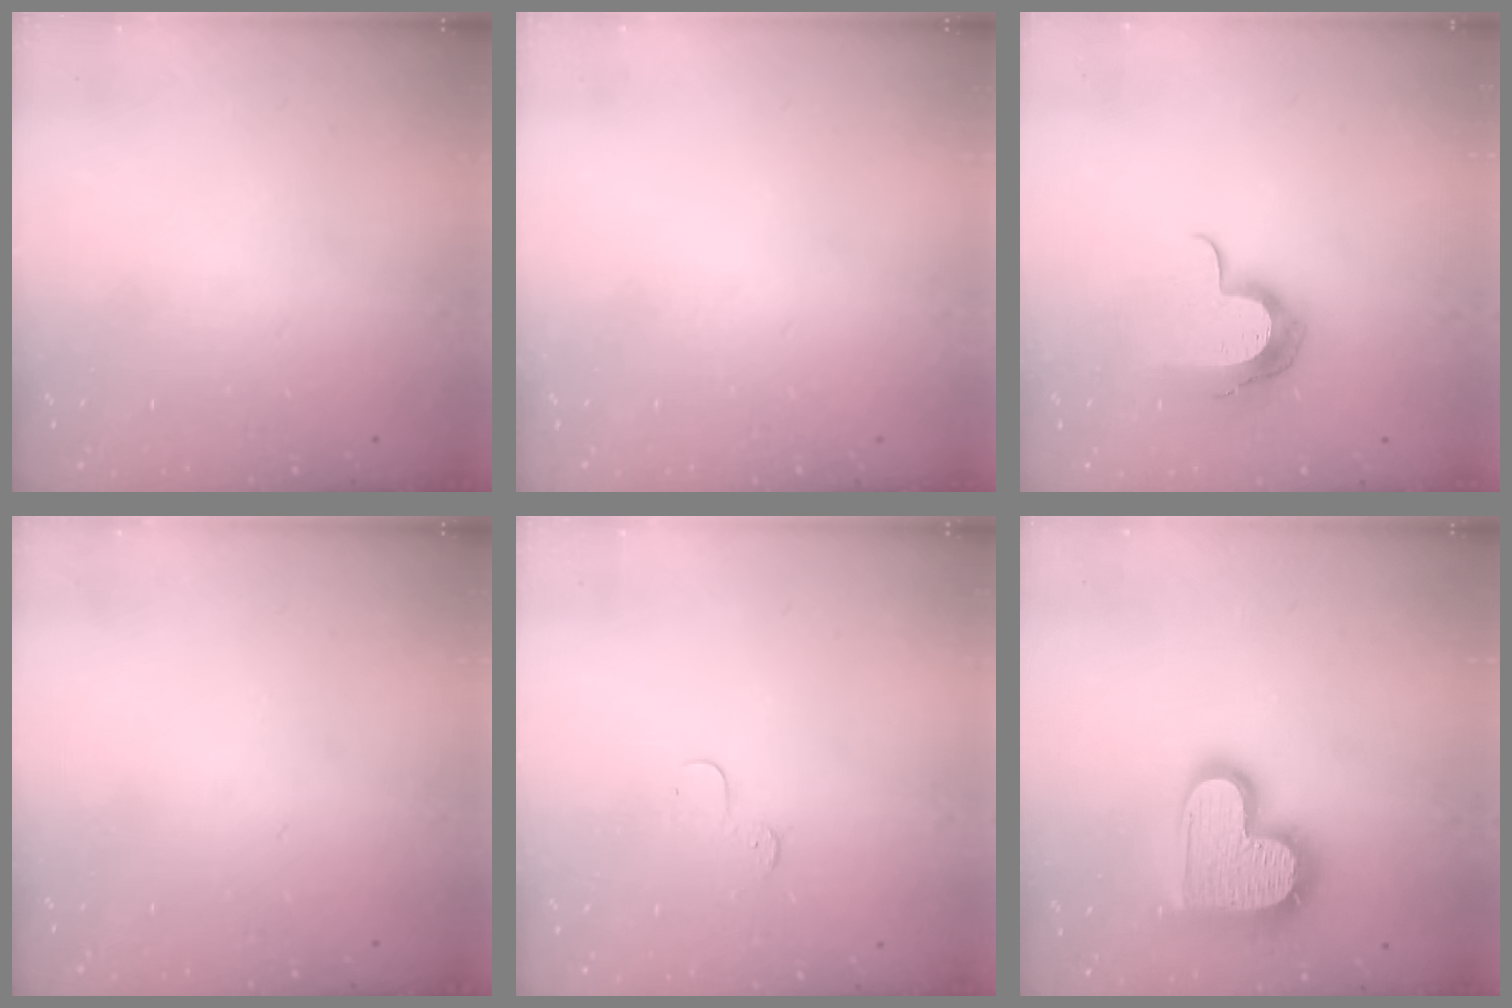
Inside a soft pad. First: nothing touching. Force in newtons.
{"total": 0.0}
{"total": 11.3, "press": 11.2, "slide": 0.7}
{"total": 0.0}
{"total": 3.5, "press": 3.5, "slide": 0.4}
{"total": 17.7, "press": 17.6, "slide": 1.3}